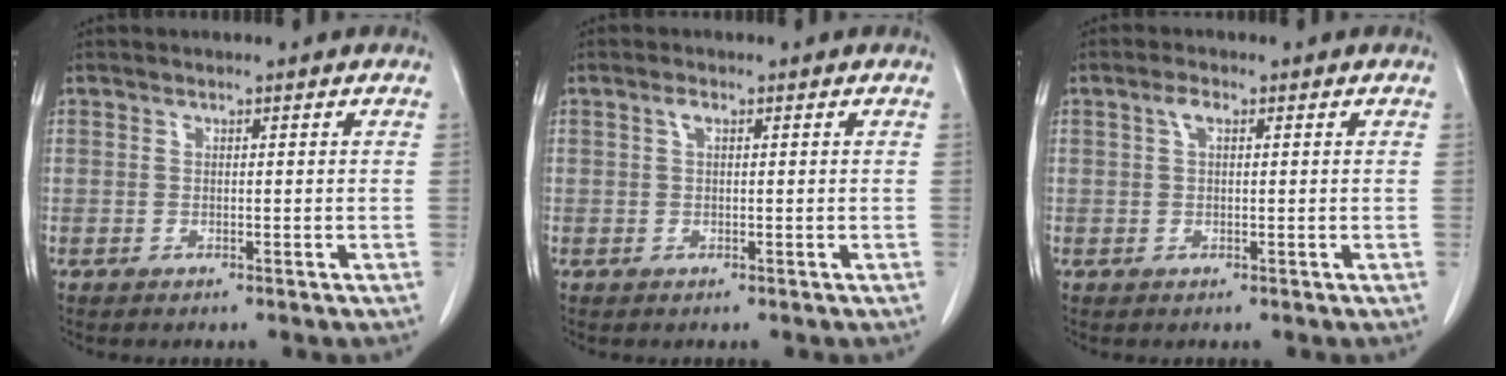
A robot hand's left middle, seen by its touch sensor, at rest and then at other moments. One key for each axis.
{"total": 1.0, "fx": 0.4, "fy": 0.5, "fz": 0.9, "tx": -0.017, "ty": 0.005, "tz": 0.006}
{"total": 1.7, "fx": 0.6, "fy": 0.8, "fz": 1.4, "tx": -0.030, "ty": 0.010, "tz": 0.013}